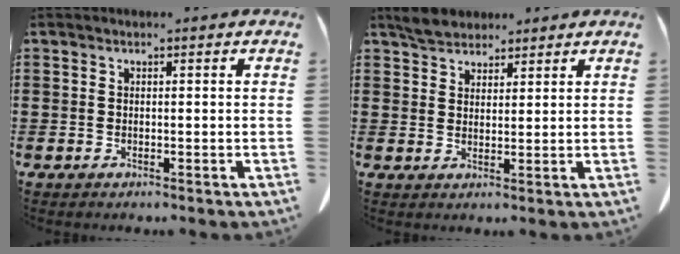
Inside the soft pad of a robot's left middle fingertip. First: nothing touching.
{"total": 3.6, "force": [3.2, 1.5, 0.8], "torque": [-0.026, 0.003, 0.061]}